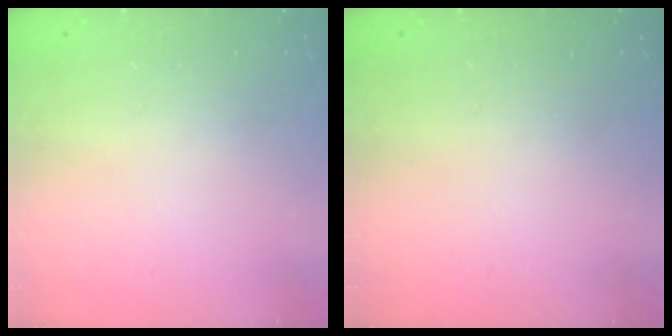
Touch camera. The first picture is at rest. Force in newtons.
{"total": 0.0}